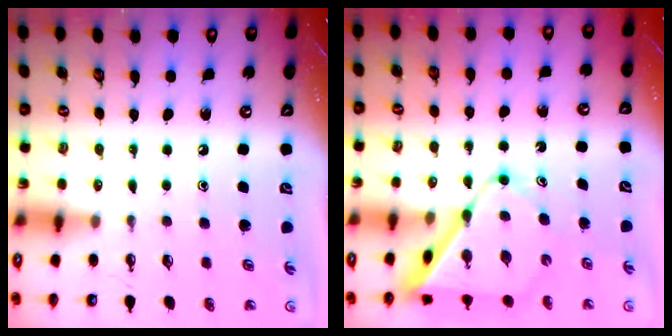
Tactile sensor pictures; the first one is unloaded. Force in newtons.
{"total": 10.7, "press": 10.7, "slide": 0.9}